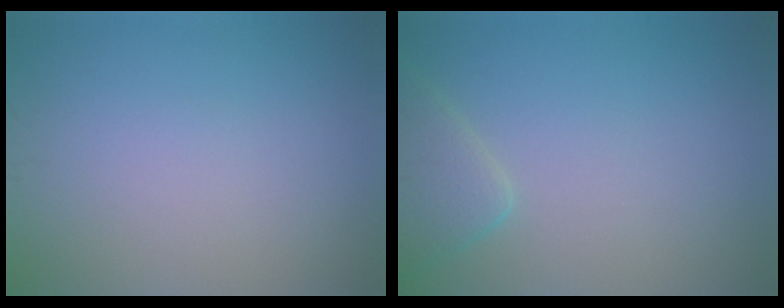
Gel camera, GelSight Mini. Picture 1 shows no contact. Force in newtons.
{"total": 2.9, "press": 2.9, "slide": 0.2}